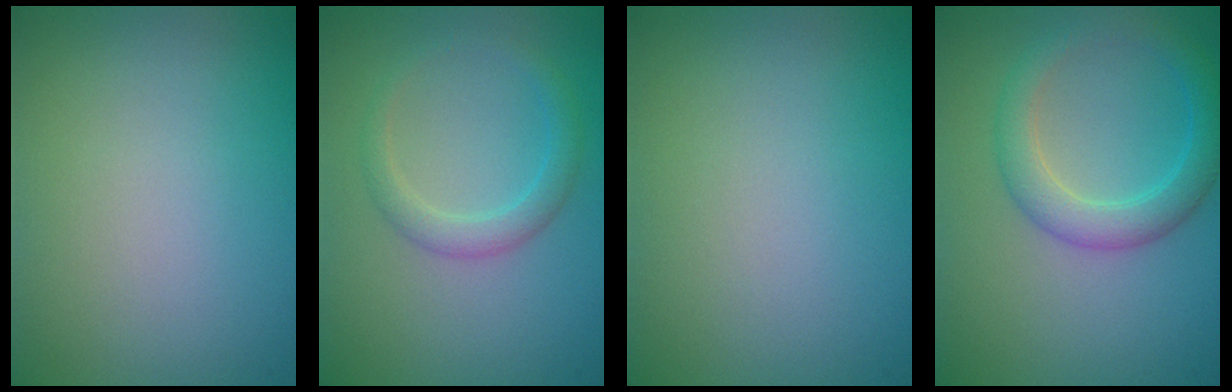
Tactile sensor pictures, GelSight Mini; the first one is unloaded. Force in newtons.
{"total": 2.1, "press": 2.1, "slide": 0.0}
{"total": 0.0}
{"total": 3.5, "press": 3.5, "slide": 0.1}